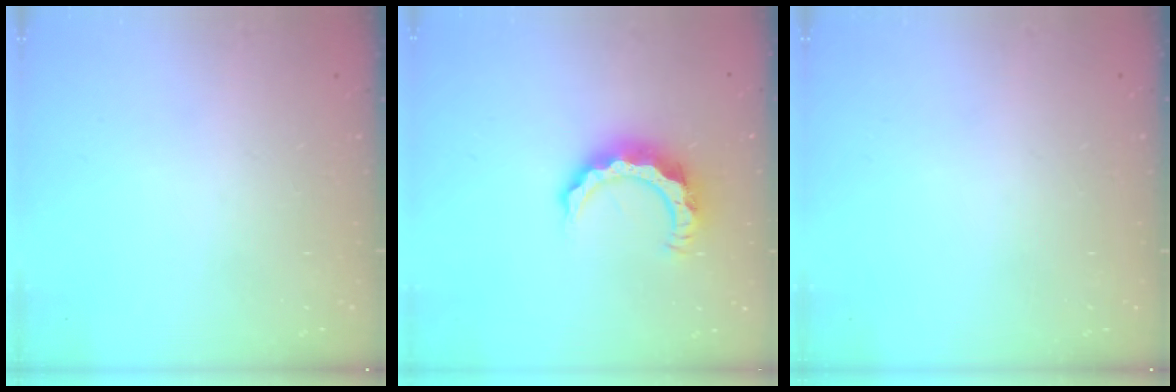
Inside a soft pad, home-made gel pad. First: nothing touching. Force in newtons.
{"total": 9.2, "press": 9.2, "slide": 0.2}
{"total": 0.0}